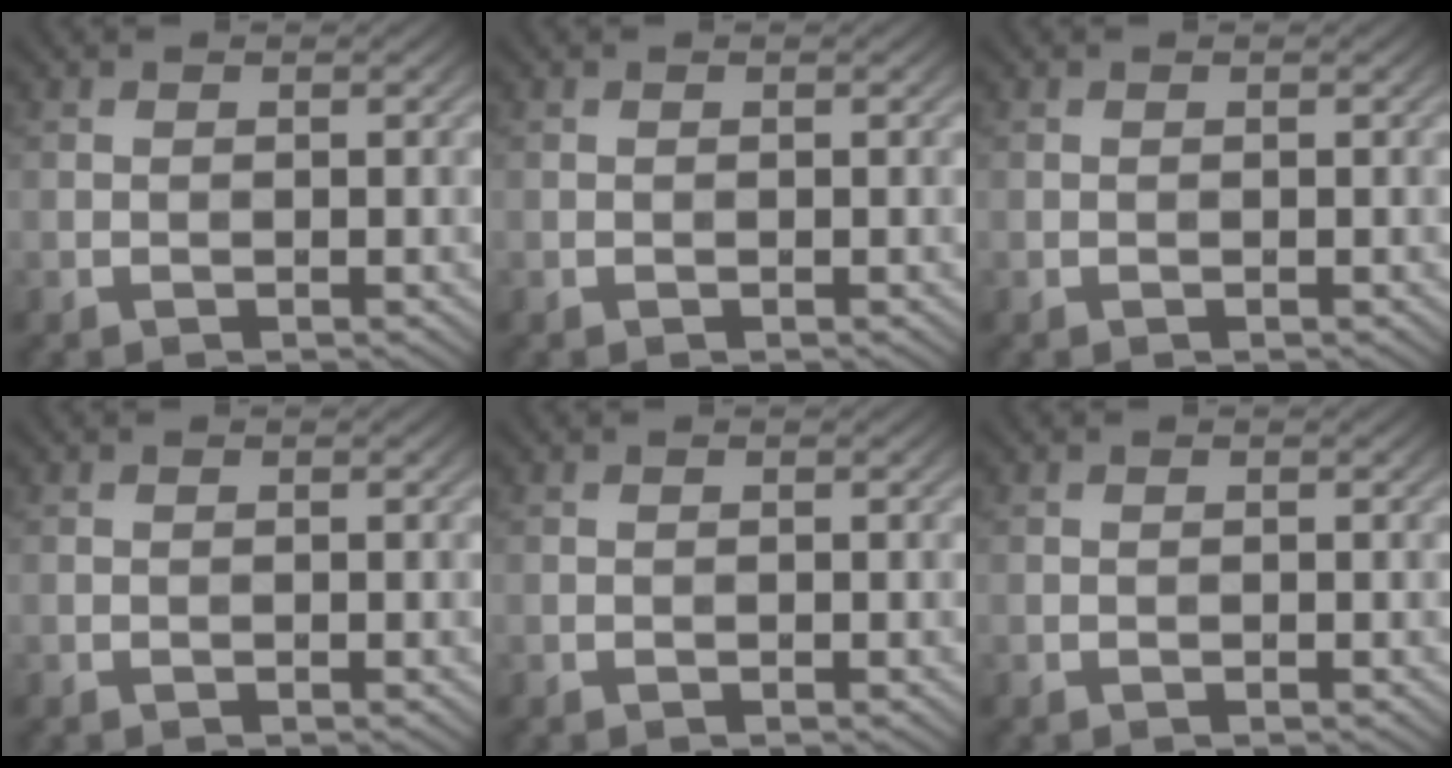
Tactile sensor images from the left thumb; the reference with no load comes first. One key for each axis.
{"total": 0.0}
{"total": 0.0}
{"total": 0.0}
{"total": 0.0}
{"total": 0.0}